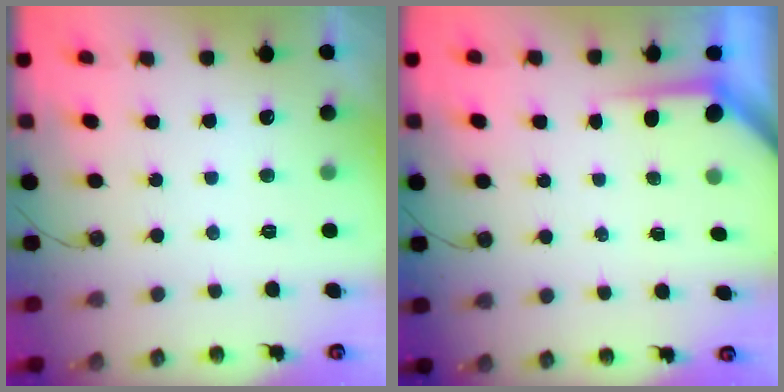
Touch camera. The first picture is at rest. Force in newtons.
{"total": 3.6, "press": 3.6, "slide": 0.3}